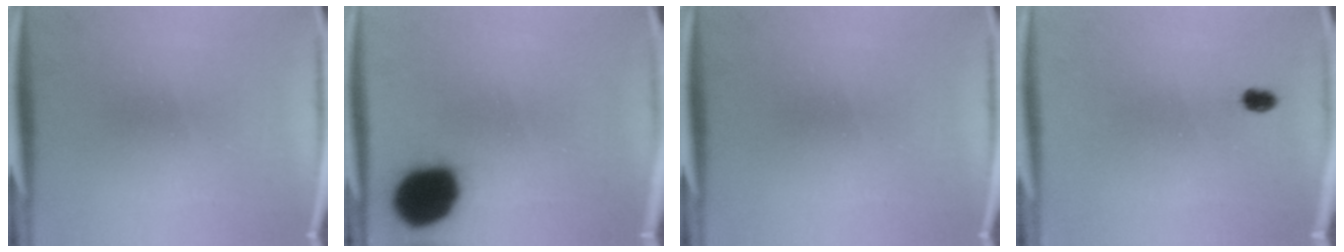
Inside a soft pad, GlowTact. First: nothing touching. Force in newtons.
{"total": 17.1}
{"total": 0.0}
{"total": 1.9}